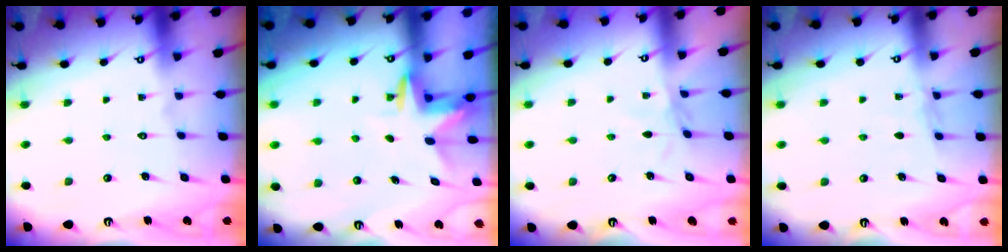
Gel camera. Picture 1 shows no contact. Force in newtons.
{"total": 3.2, "press": 3.2, "slide": 0.3}
{"total": 1.5, "press": 1.5, "slide": 0.4}
{"total": 3.4, "press": 3.3, "slide": 0.5}